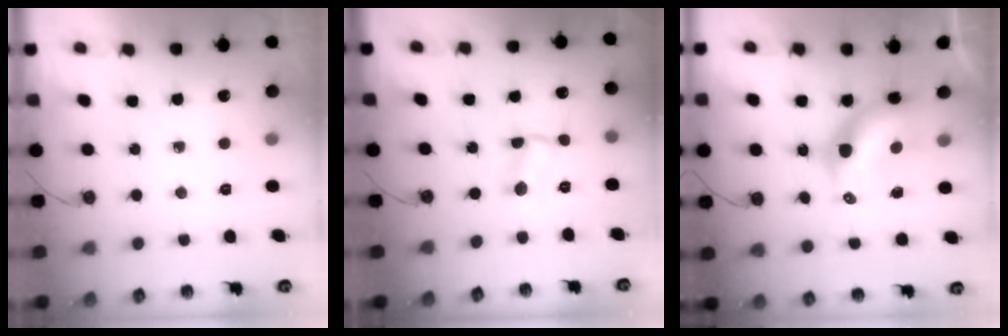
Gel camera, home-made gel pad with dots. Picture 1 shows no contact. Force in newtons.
{"total": 1.9, "press": 1.9, "slide": 0.0}
{"total": 8.0, "press": 8.0, "slide": 0.7}